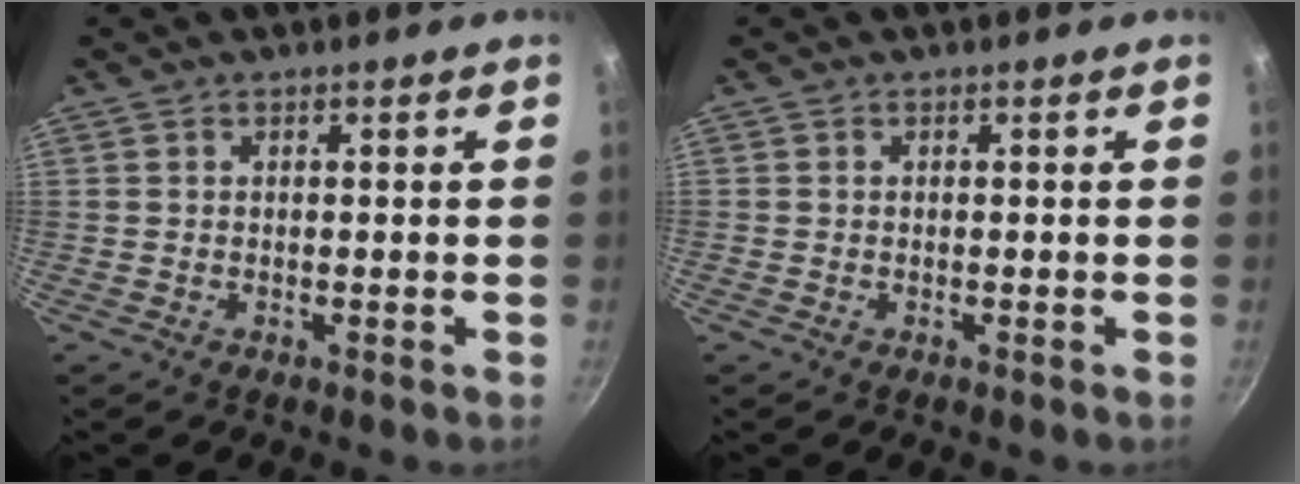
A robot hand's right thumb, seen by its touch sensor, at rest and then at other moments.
{"total": 0.0}